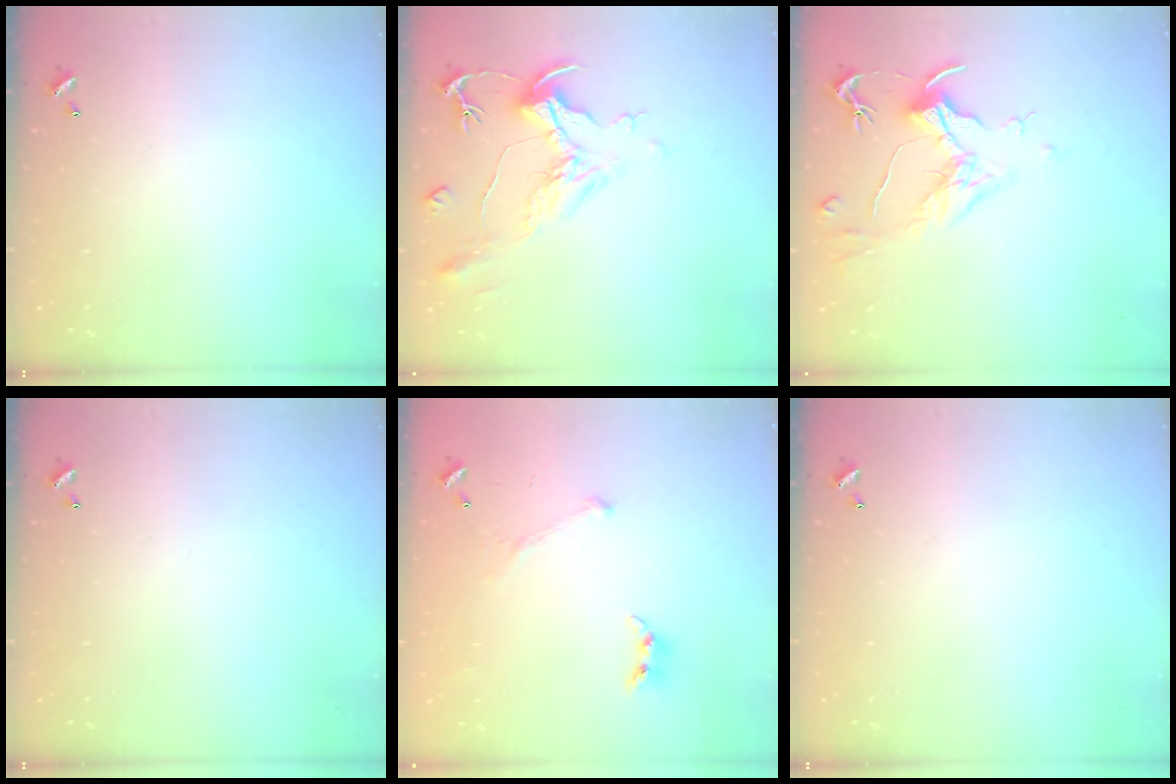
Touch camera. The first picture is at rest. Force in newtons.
{"total": 2.1, "press": 1.7, "slide": 1.3}
{"total": 1.8, "press": 1.6, "slide": 0.9}
{"total": 0.0}
{"total": 3.9, "press": 3.8, "slide": 0.7}
{"total": 0.0}